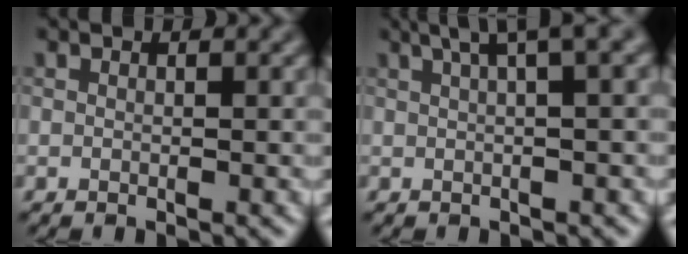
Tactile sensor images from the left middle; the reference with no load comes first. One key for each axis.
{"total": 5.5, "fx": 3.1, "fy": 1.3, "fz": 4.4, "tx": -0.047, "ty": 0.025, "tz": 0.038}